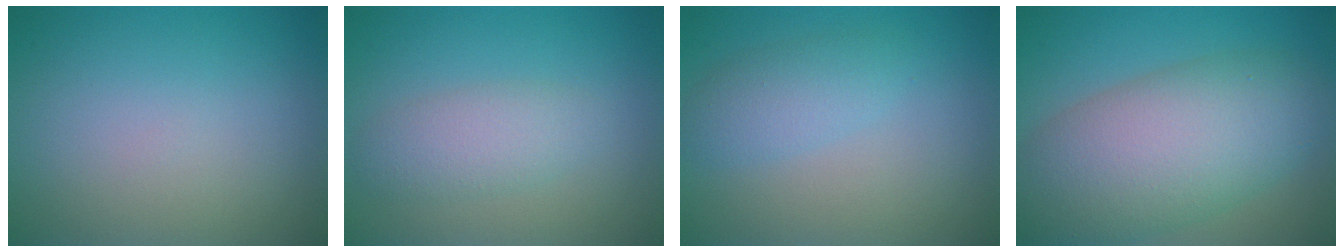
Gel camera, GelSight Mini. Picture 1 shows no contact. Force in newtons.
{"total": 2.7, "press": 2.7, "slide": 0.0}
{"total": 2.4, "press": 2.4, "slide": 0.1}
{"total": 9.9, "press": 9.9, "slide": 0.6}